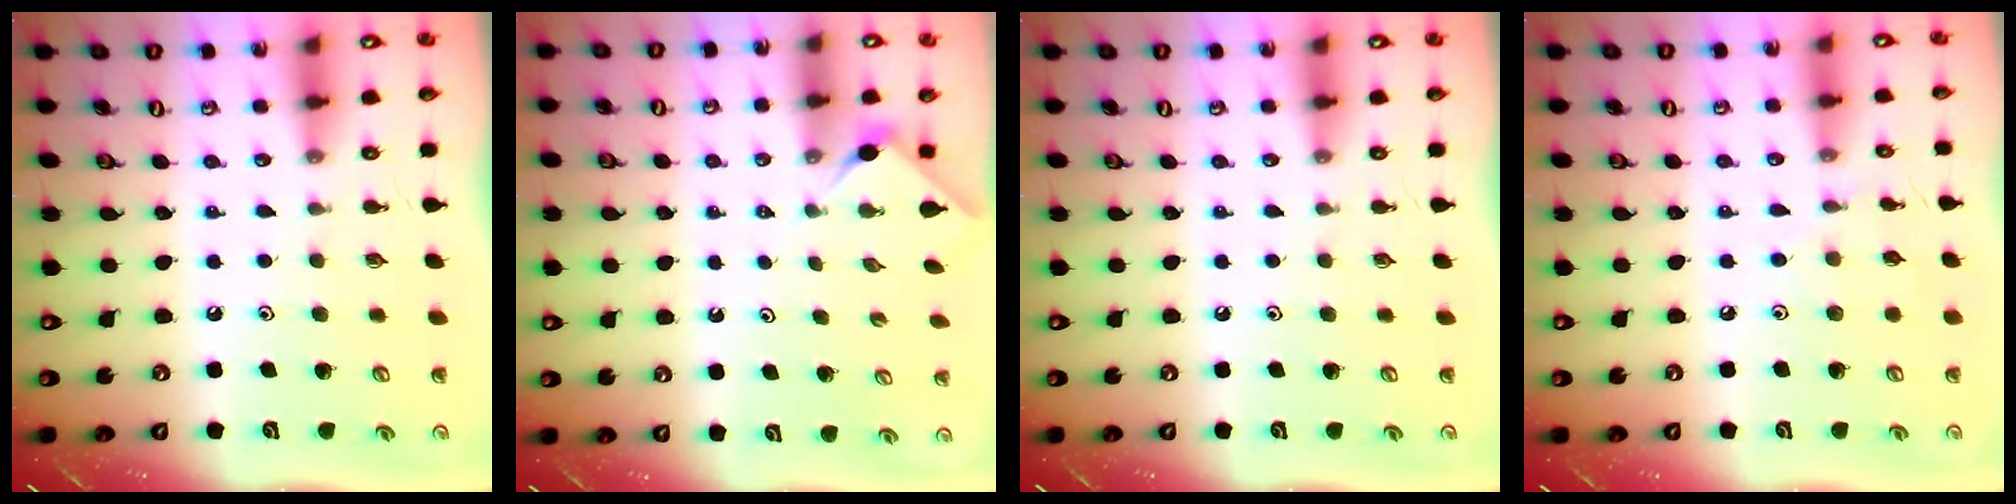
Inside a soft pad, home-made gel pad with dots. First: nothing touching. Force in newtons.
{"total": 1.9, "press": 1.8, "slide": 0.4}
{"total": 0.0}
{"total": 4.4, "press": 4.4, "slide": 0.6}